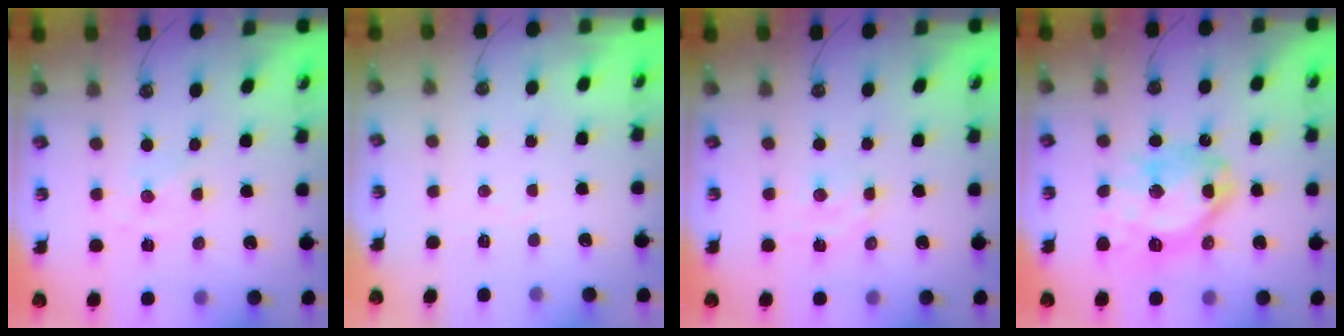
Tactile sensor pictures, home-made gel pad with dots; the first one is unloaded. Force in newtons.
{"total": 2.9, "press": 2.9, "slide": 0.4}
{"total": 2.9, "press": 2.9, "slide": 0.6}
{"total": 16.6, "press": 16.5, "slide": 2.0}